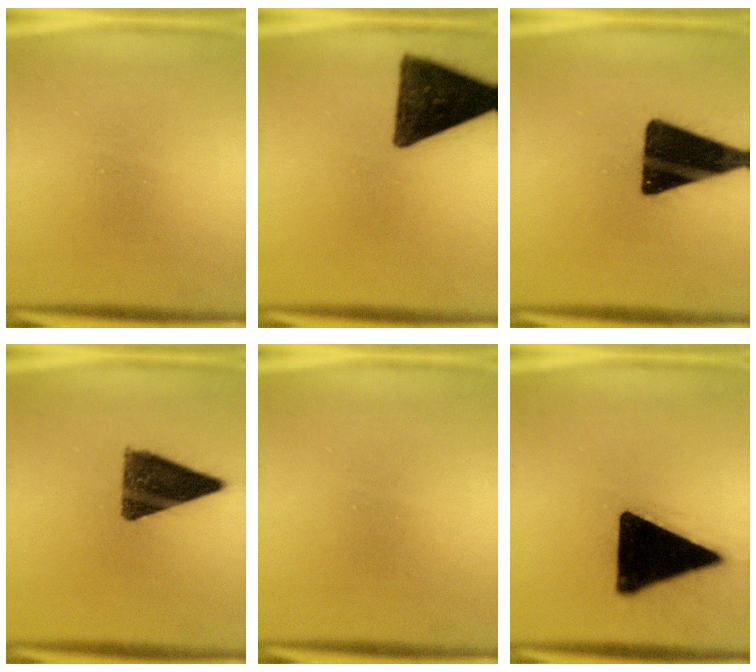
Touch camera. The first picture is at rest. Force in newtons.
{"total": 14.8}
{"total": 18.9}
{"total": 10.9}
{"total": 0.0}
{"total": 20.3}